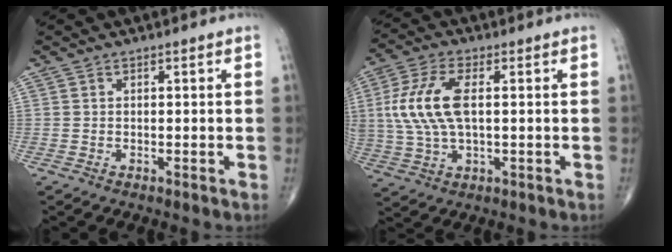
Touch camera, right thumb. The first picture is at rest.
{"total": 12.1, "force": [1.5, 5.7, 10.5], "torque": [-0.235, 0.006, 0.031]}